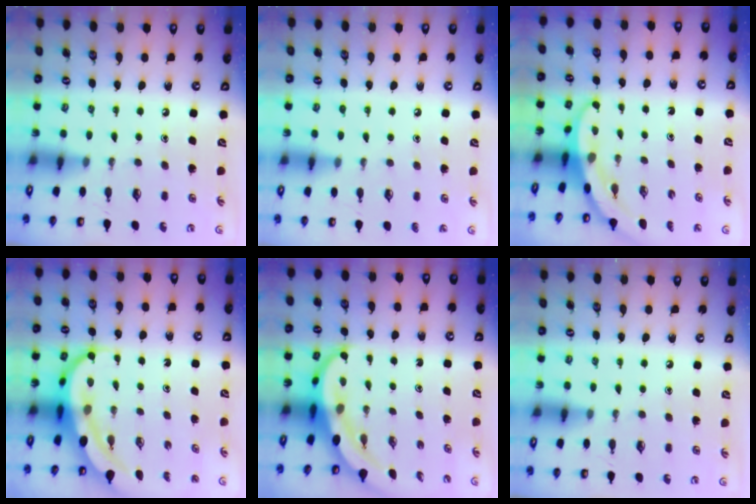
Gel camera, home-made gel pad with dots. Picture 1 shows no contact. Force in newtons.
{"total": 3.5, "press": 3.5, "slide": 0.4}
{"total": 3.1, "press": 3.1, "slide": 0.2}
{"total": 9.2, "press": 9.1, "slide": 0.9}
{"total": 5.7, "press": 5.5, "slide": 1.6}
{"total": 0.0}